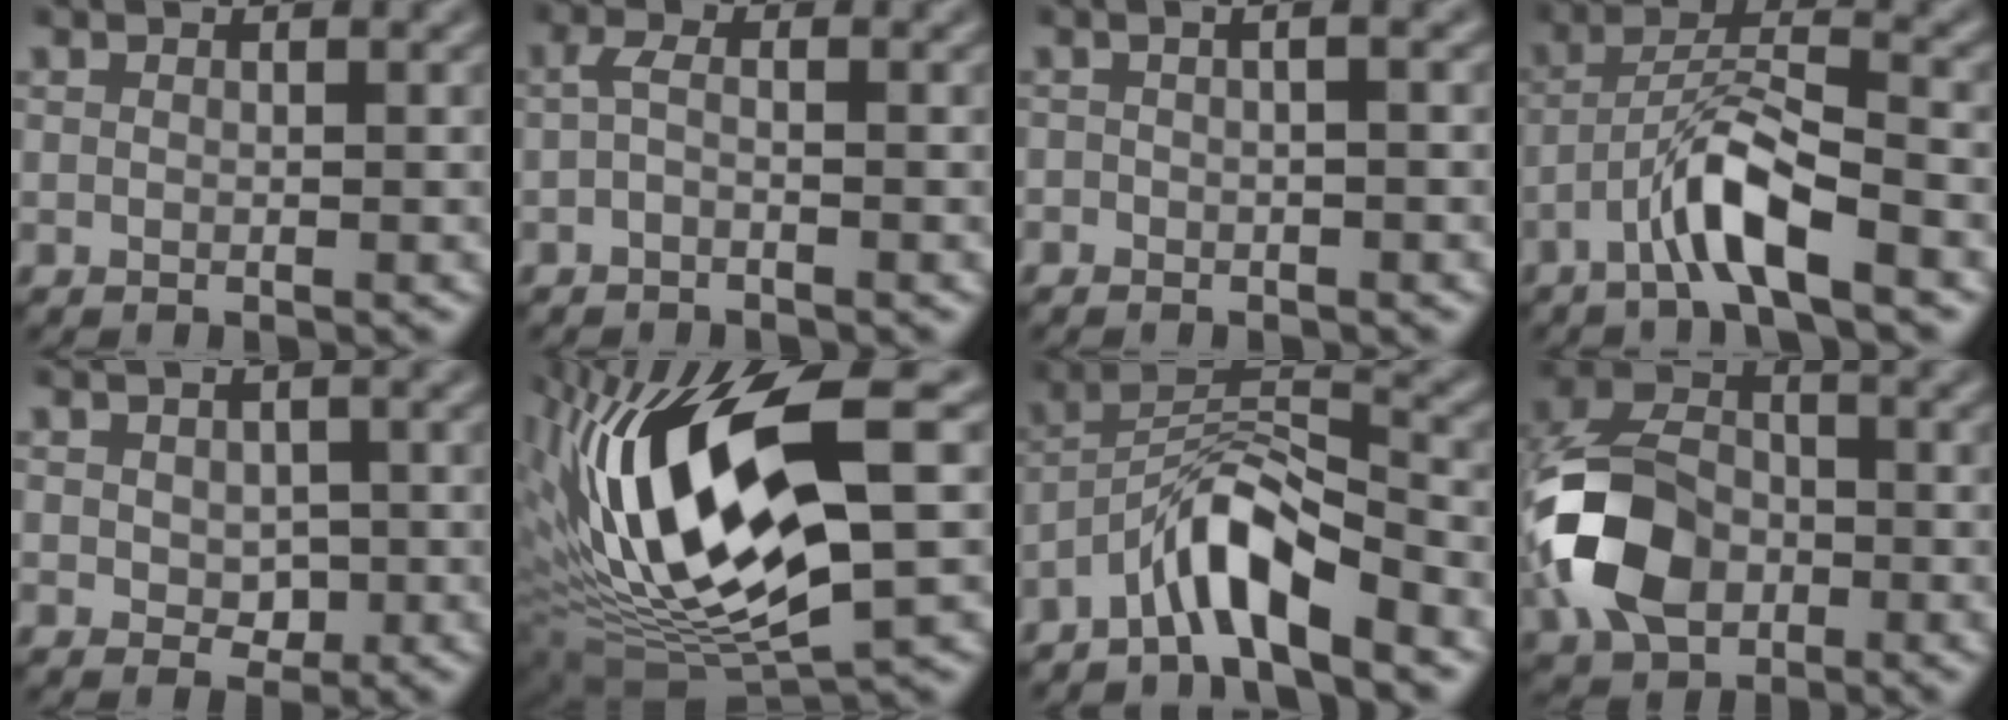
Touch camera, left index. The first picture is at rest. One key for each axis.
{"total": 1.1, "fx": -0.4, "fy": 0.2, "fz": 1.0, "tx": -0.025, "ty": -0.003, "tz": -0.010}
{"total": 1.4, "fx": -0.2, "fy": 0.4, "fz": 1.3, "tx": -0.015, "ty": -0.008, "tz": -0.004}
{"total": 5.3, "fx": -3.1, "fy": 0.7, "fz": 4.3, "tx": -0.081, "ty": 0.016, "tz": -0.060}
{"total": 2.0, "fx": 0.1, "fy": 1.4, "fz": 1.4, "tx": -0.024, "ty": -0.006, "tz": 0.004}
{"total": 15.8, "fx": 2.0, "fy": 5.5, "fz": 14.7, "tx": -0.294, "ty": 0.004, "tz": 0.038}
{"total": 5.6, "fx": -3.9, "fy": 1.0, "fz": 3.9, "tx": -0.071, "ty": 0.012, "tz": -0.079}
{"total": 8.9, "fx": -2.5, "fy": 6.1, "fz": 5.9, "tx": -0.125, "ty": 0.005, "tz": -0.059}